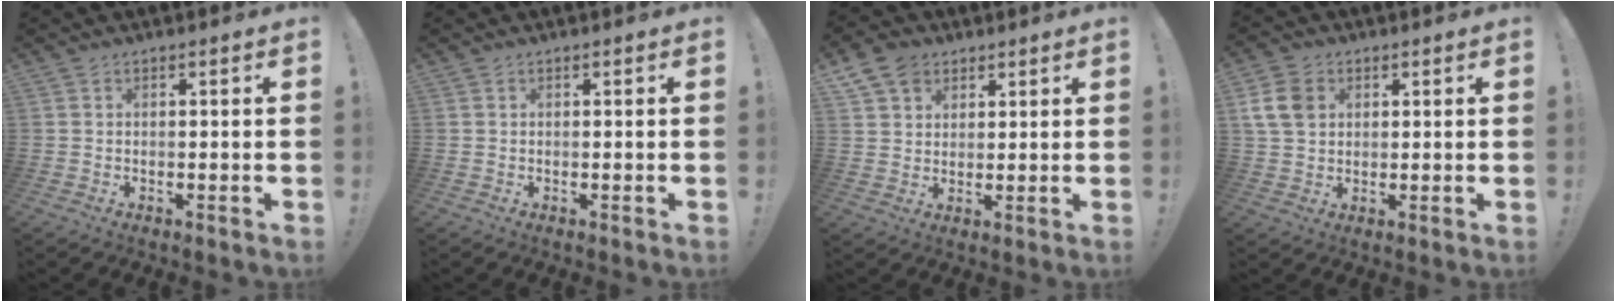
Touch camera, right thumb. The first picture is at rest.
{"total": 0.0}
{"total": 8.2, "force": [4.9, 6.0, 2.9], "torque": [-0.057, -0.021, 0.100]}
{"total": 9.5, "force": [2.8, 7.2, 5.5], "torque": [-0.106, -0.002, 0.055]}